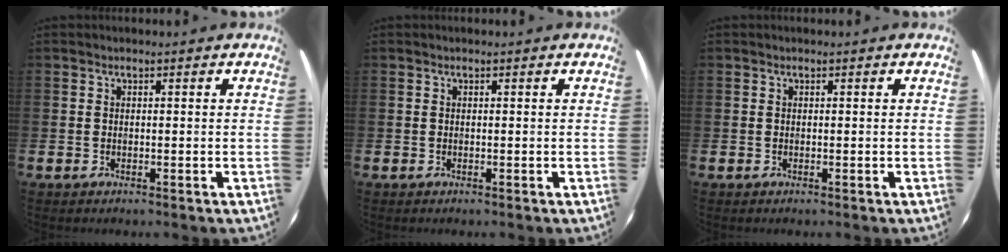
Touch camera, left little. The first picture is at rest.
{"total": 0.0}
{"total": 0.0}